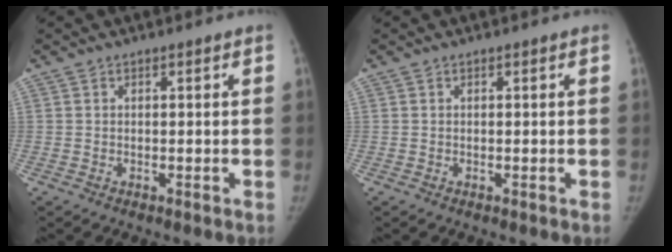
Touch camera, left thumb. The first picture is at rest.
{"total": 0.0}